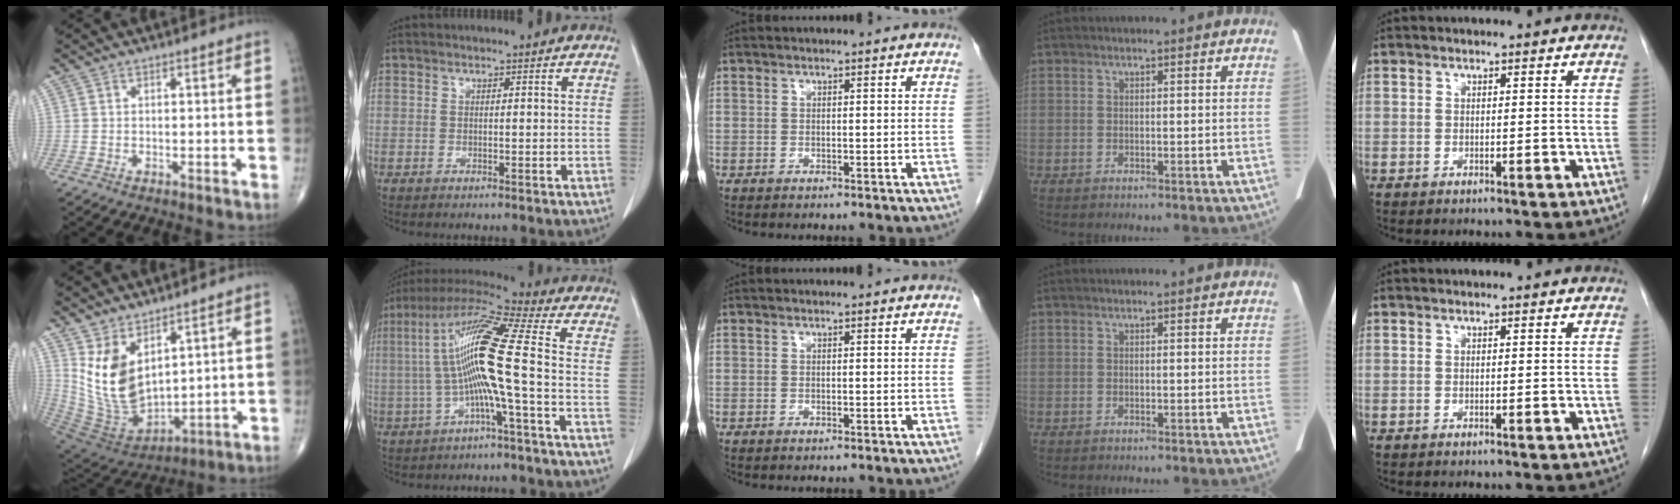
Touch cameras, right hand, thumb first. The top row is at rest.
{"thumb": {"total": 13.3, "force": [5.5, 7.3, 9.7], "torque": [-0.163, -0.042, 0.135]}, "index": {"total": 13.1, "force": [-1.2, -0.8, 13.0], "torque": [-0.254, 0.026, -0.032]}}